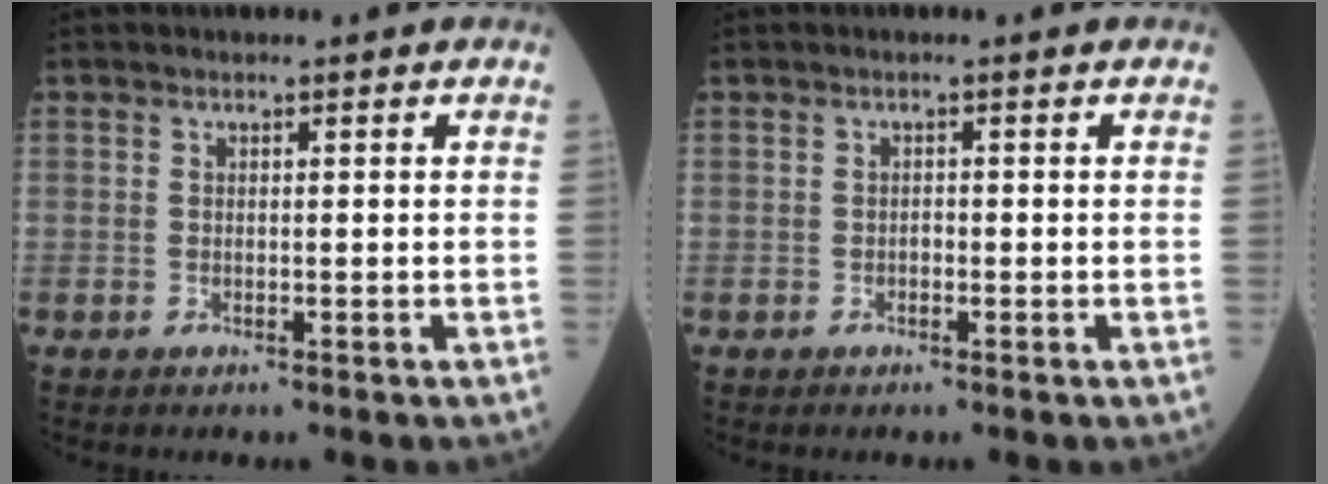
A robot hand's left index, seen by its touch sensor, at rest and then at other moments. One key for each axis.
{"total": 0.7, "fx": -0.6, "fy": 0.2, "fz": 0.3, "tx": -0.003, "ty": -0.003, "tz": -0.012}